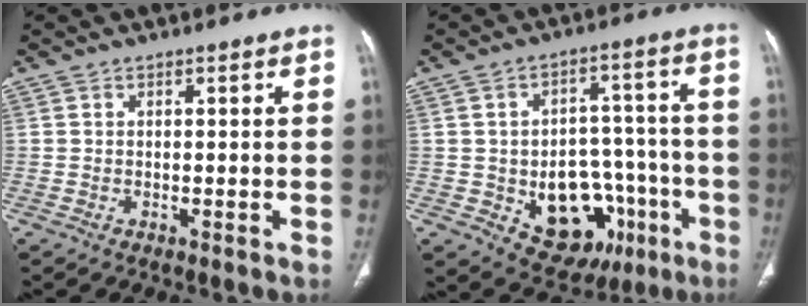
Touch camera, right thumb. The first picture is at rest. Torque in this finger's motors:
{"motor_torque": [2.07, 0.84, 0.63, -0.93, 0.09]}